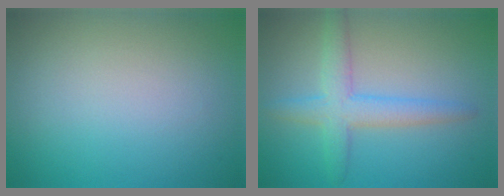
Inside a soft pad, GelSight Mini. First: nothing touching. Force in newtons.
{"total": 3.8, "press": 3.8, "slide": 0.2}